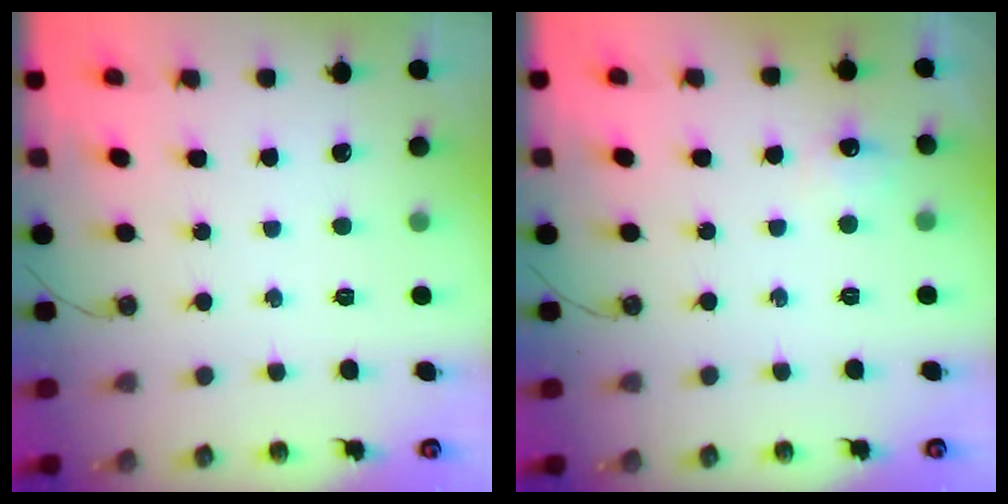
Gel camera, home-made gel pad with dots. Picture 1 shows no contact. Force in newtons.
{"total": 6.1, "press": 6.1, "slide": 0.9}